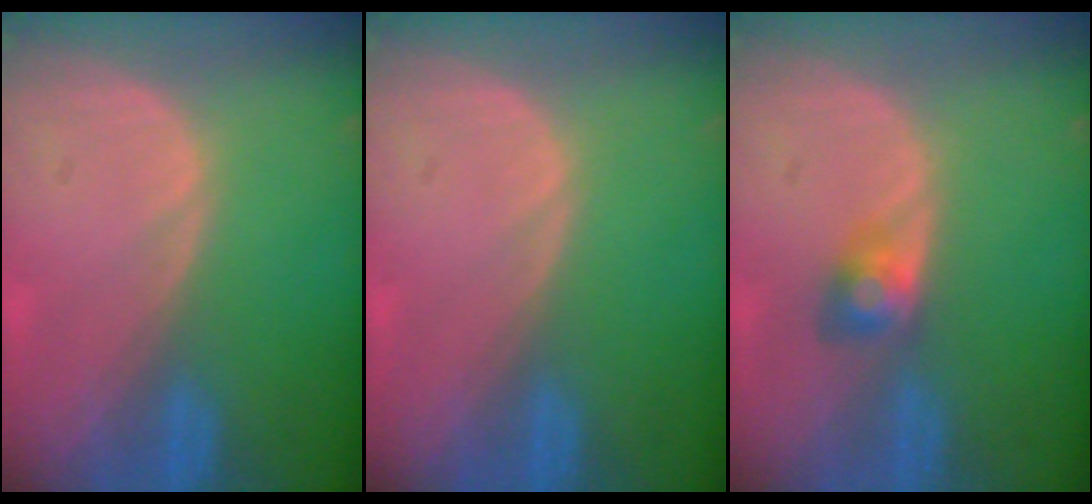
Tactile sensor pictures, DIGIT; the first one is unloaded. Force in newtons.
{"total": 0.0}
{"total": 2.7, "press": 2.7, "slide": 0.0}